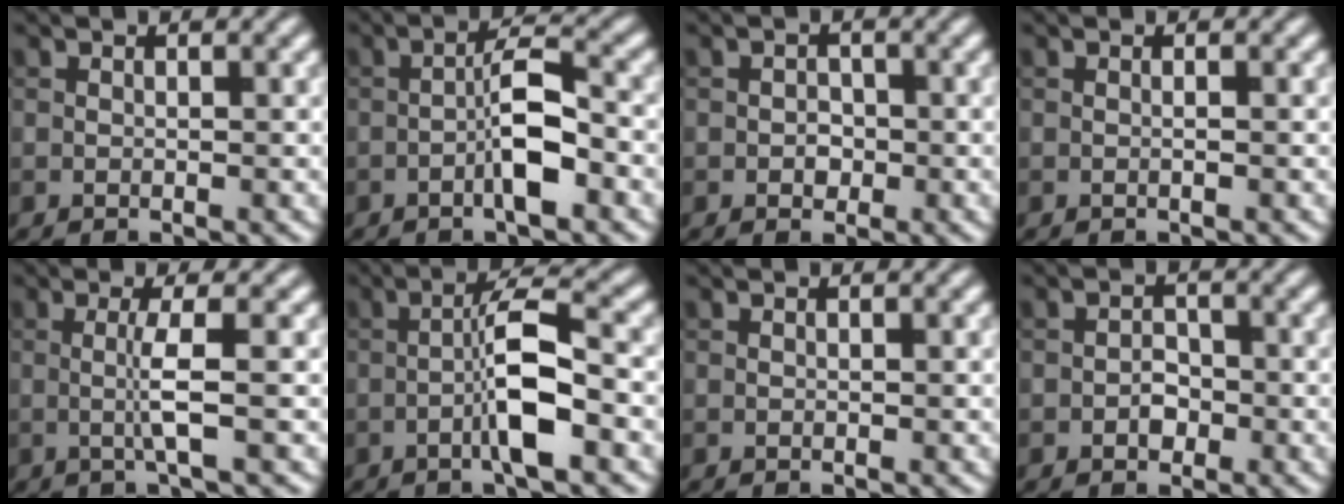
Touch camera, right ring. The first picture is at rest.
{"total": 4.0, "force": [-1.3, 0.9, 3.7], "torque": [-0.066, 0.011, -0.028]}
{"total": 1.4, "force": [-0.4, 1.1, 0.6], "torque": [-0.006, -0.001, -0.008]}
{"total": 0.5, "force": [0.0, 0.1, 0.5], "torque": [-0.006, 0.000, -0.002]}
{"total": 2.8, "force": [0.0, 0.2, 2.8], "torque": [-0.056, -0.005, -0.004]}
{"total": 5.1, "force": [-1.2, 0.8, 4.9], "torque": [-0.087, 0.015, -0.030]}
{"total": 0.0}
{"total": 1.6, "force": [-0.7, 1.2, 0.9], "torque": [-0.010, 0.002, -0.012]}